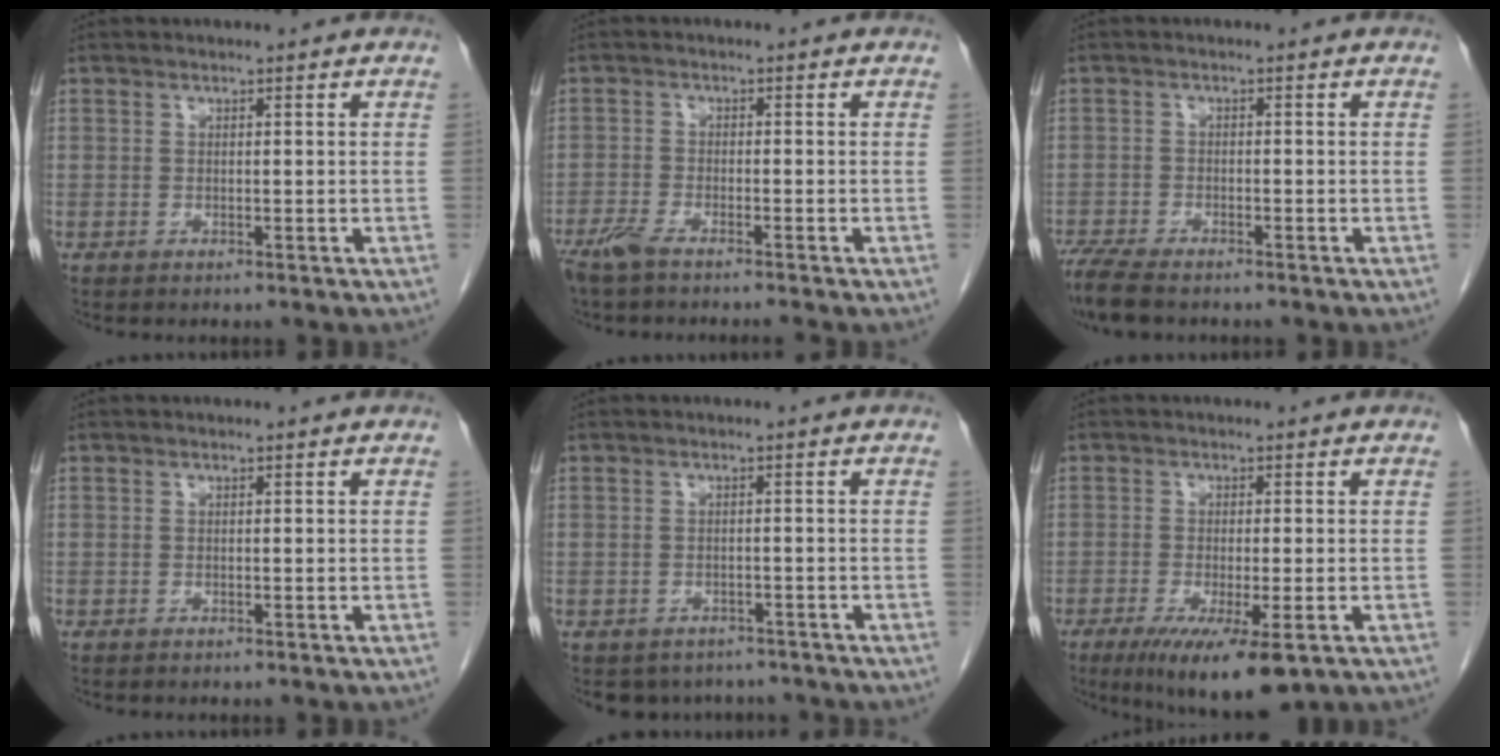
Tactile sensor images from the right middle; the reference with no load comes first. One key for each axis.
{"total": 4.6, "fx": -3.7, "fy": 0.1, "fz": 2.6, "tx": -0.048, "ty": -0.009, "tz": -0.068}
{"total": 6.4, "fx": -5.2, "fy": 1.5, "fz": 3.3, "tx": -0.062, "ty": -0.016, "tz": -0.091}
{"total": 0.0}
{"total": 5.8, "fx": -5.0, "fy": 3.0, "fz": 0.5, "tx": 0.006, "ty": 0.008, "tz": -0.060}
{"total": 10.0, "fx": -5.8, "fy": 1.8, "fz": 7.9, "tx": -0.124, "ty": -0.027, "tz": -0.091}